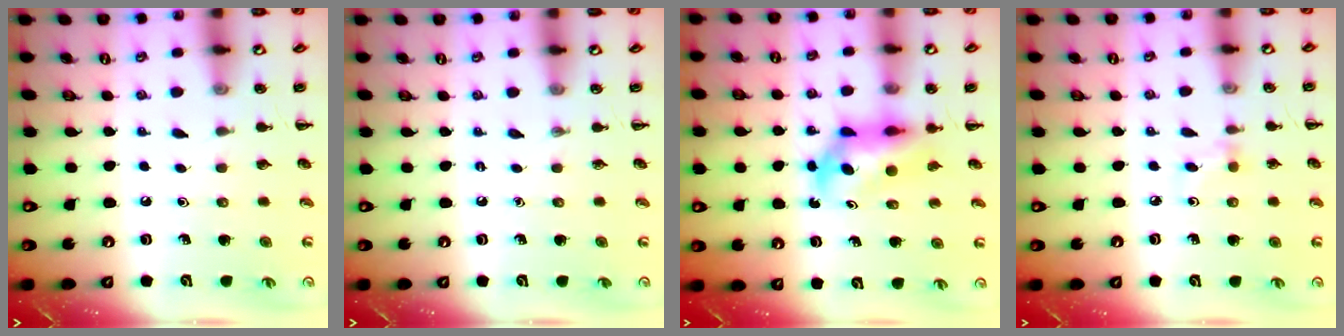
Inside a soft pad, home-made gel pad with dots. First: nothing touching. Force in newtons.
{"total": 0.0}
{"total": 5.7, "press": 5.5, "slide": 1.4}
{"total": 3.7, "press": 3.4, "slide": 1.4}